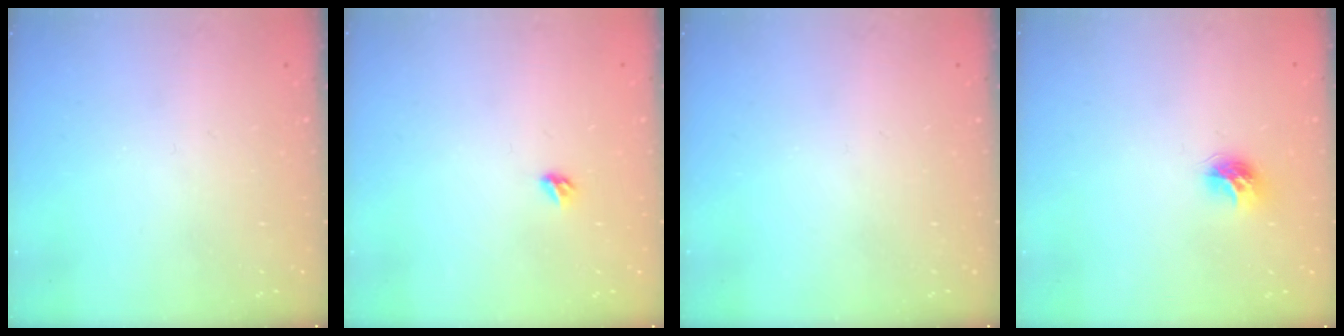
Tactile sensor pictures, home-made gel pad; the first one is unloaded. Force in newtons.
{"total": 3.5, "press": 3.4, "slide": 0.7}
{"total": 0.0}
{"total": 7.8, "press": 7.8, "slide": 0.4}